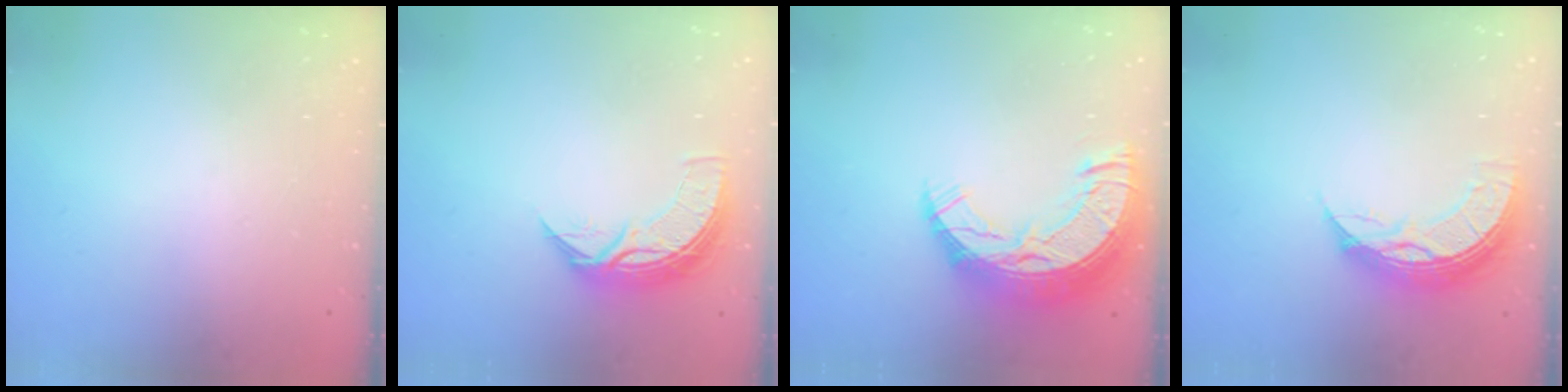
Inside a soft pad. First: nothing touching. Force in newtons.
{"total": 7.8, "press": 7.8, "slide": 0.2}
{"total": 20.7, "press": 20.6, "slide": 1.5}
{"total": 9.8, "press": 9.8, "slide": 0.5}